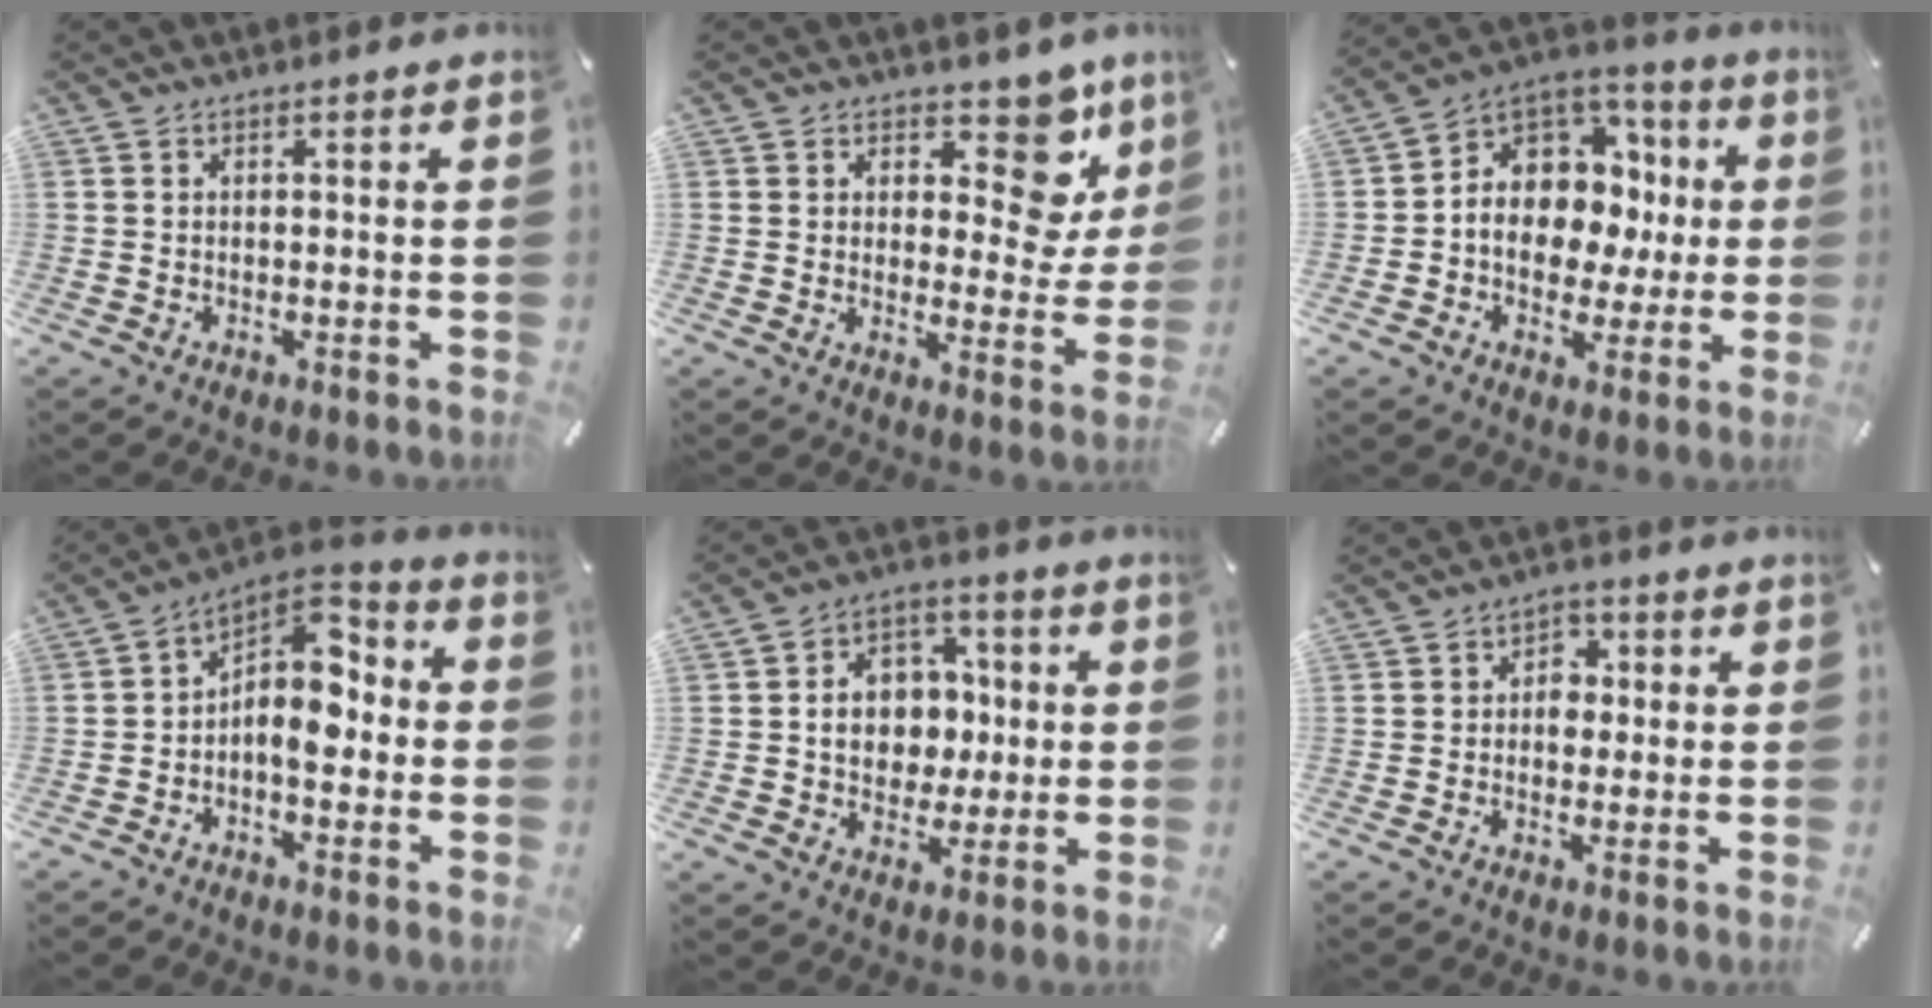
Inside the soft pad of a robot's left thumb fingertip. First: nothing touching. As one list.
[{"total": 11.3, "force": [6.9, 6.3, 6.4], "torque": [-0.069, -0.060, 0.119]}, {"total": 12.2, "force": [1.8, 10.8, 5.3], "torque": [-0.083, -0.027, 0.043]}, {"total": 9.5, "force": [-0.7, 5.9, 7.4], "torque": [-0.120, -0.012, -0.017]}, {"total": 10.7, "force": [-0.1, 9.3, 5.3], "torque": [-0.082, 0.019, 0.006]}, {"total": 4.6, "force": [-0.3, 3.8, 2.6], "torque": [-0.019, -0.002, -0.014]}]